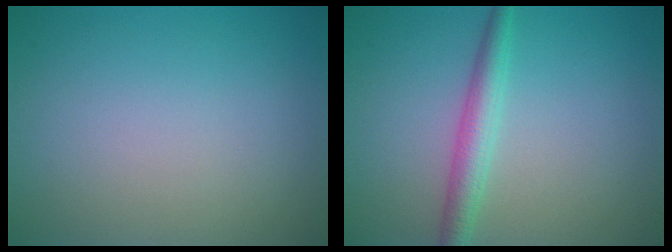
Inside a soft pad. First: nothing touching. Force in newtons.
{"total": 2.9, "press": 2.9, "slide": 0.1}